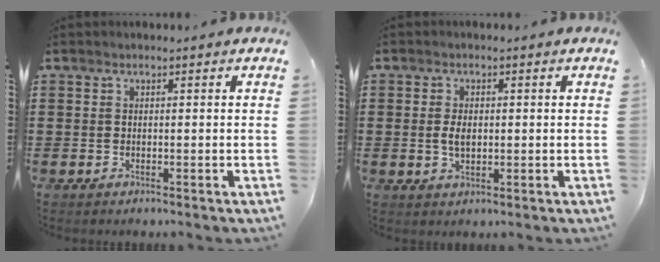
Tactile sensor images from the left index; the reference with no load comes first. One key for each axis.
{"total": 2.9, "fx": 0.0, "fy": 1.5, "fz": 2.5, "tx": -0.057, "ty": 0.002, "tz": -0.004}